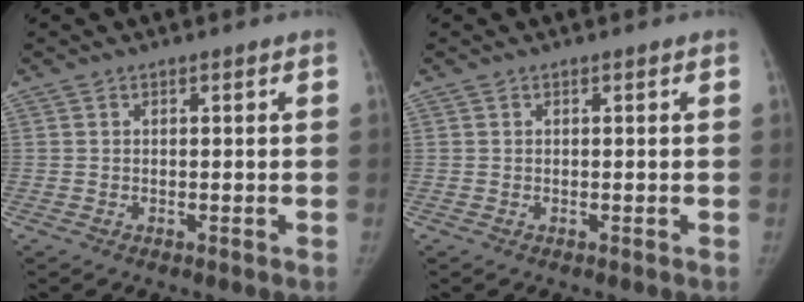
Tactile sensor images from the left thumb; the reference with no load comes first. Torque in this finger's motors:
{"motor_torque": [0.00, 0.00, 0.08, 0.08, 0.01]}